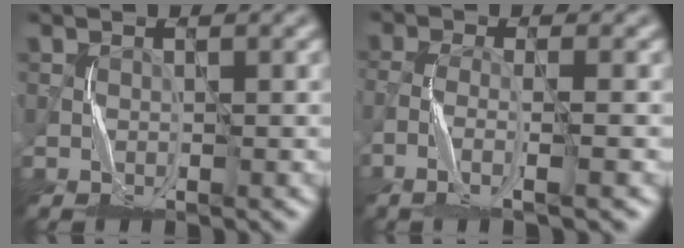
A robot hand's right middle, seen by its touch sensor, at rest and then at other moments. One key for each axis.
{"total": 3.4, "fx": -2.2, "fy": 0.4, "fz": 2.6, "tx": -0.046, "ty": -0.003, "tz": -0.055}